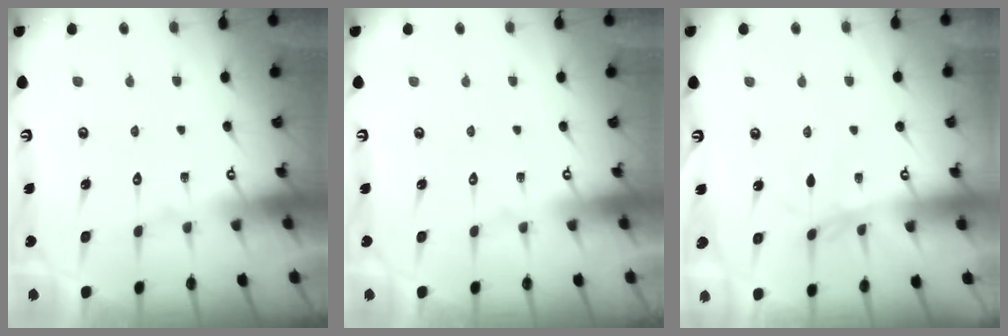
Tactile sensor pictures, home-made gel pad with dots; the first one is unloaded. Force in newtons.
{"total": 0.0}
{"total": 1.4, "press": 1.3, "slide": 0.4}